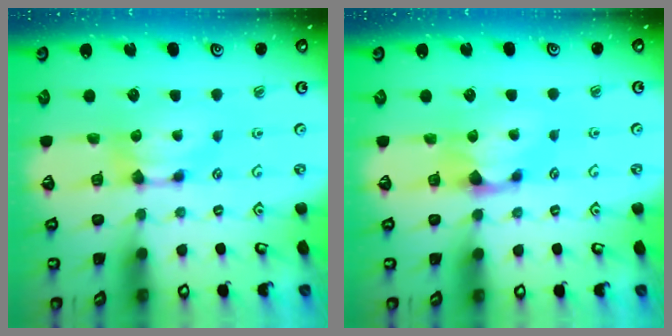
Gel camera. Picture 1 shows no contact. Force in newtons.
{"total": 1.0, "press": 0.3, "slide": 0.9}